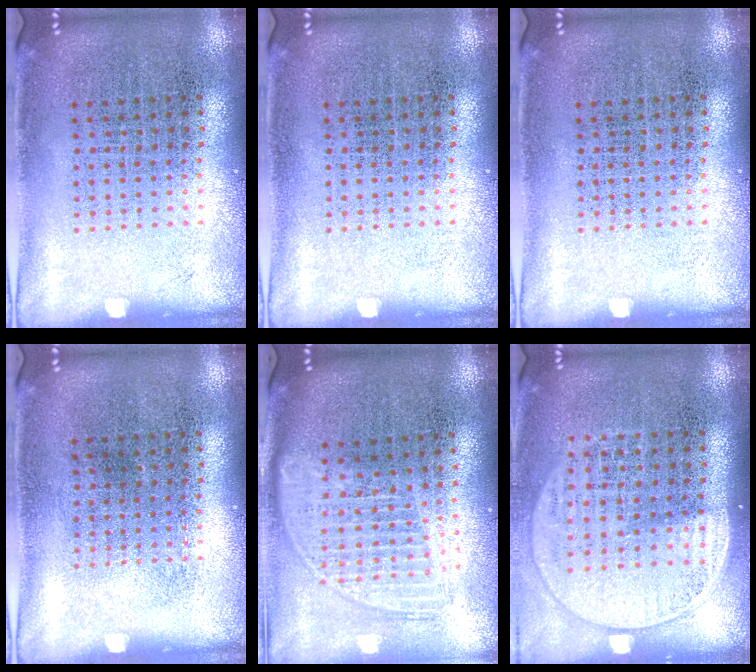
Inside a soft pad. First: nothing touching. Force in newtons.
{"total": 0.0}
{"total": 0.0}
{"total": 0.0}
{"total": 1.8, "press": 1.5, "slide": 0.9}
{"total": 1.5, "press": 1.3, "slide": 0.8}